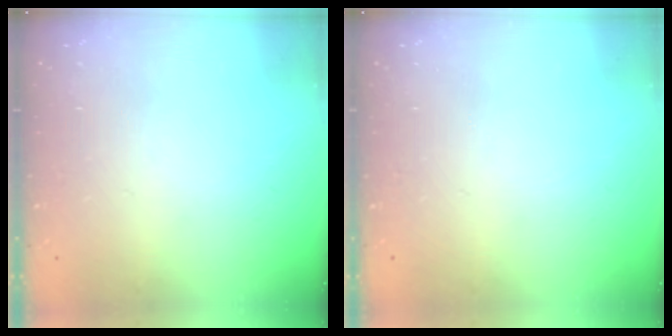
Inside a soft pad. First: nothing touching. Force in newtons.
{"total": 0.0}